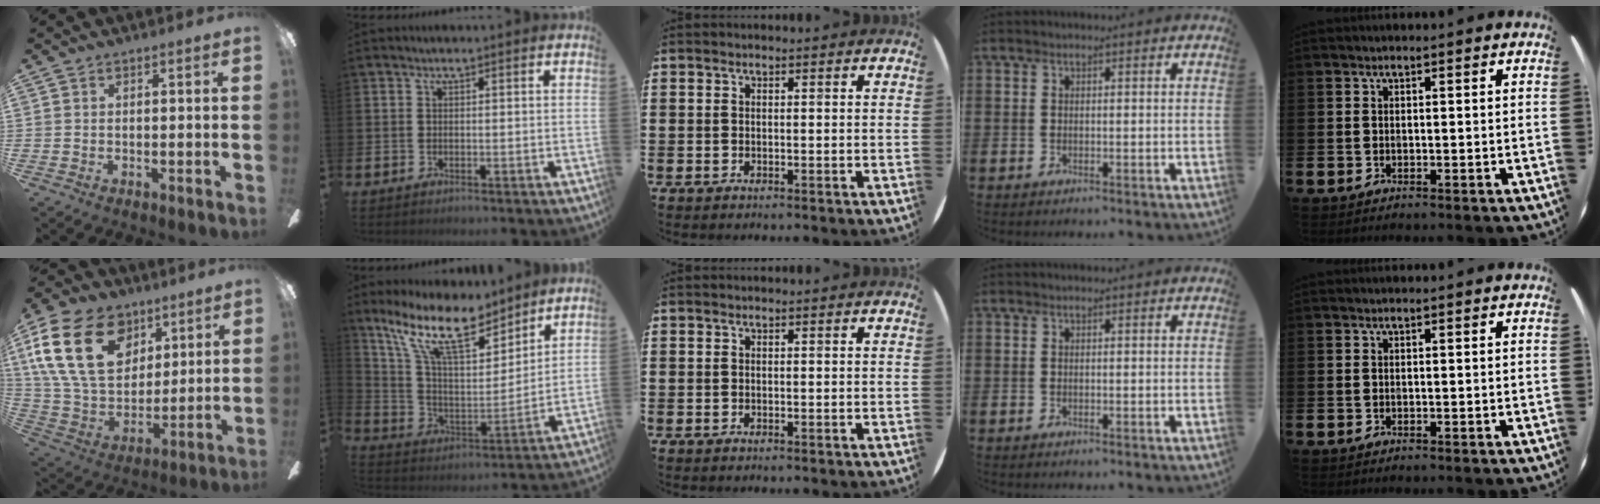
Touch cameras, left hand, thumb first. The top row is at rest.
{"thumb": {"total": 24.0, "force": [10.0, 16.4, 14.4], "torque": [-0.296, -0.028, 0.178]}, "index": {"total": 13.5, "force": [10.8, 4.1, 7.0], "torque": [-0.172, -0.048, 0.194]}}